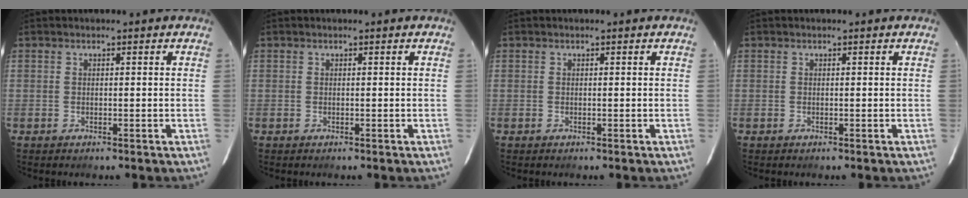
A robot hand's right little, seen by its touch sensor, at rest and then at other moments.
{"total": 0.0}
{"total": 0.0}
{"total": 0.0}